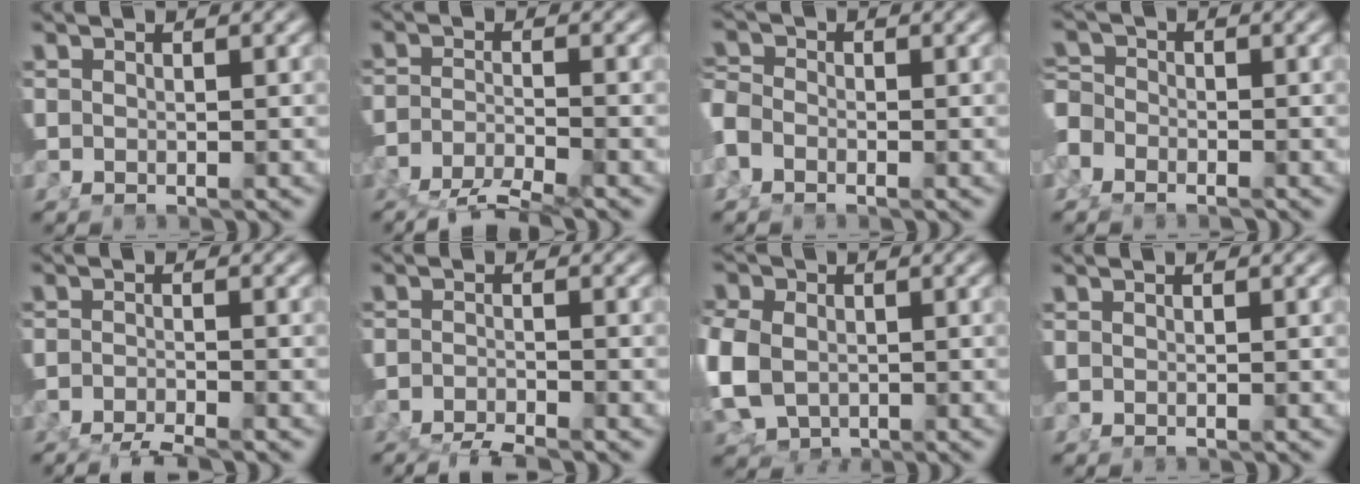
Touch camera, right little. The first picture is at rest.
{"total": 5.5, "force": [-4.6, 1.5, 2.7], "torque": [-0.044, -0.021, -0.065]}
{"total": 1.6, "force": [-0.9, 0.8, 1.0], "torque": [-0.026, -0.009, -0.013]}
{"total": 2.2, "force": [-1.2, 1.5, 0.9], "torque": [-0.016, -0.010, -0.021]}
{"total": 2.7, "force": [-2.5, 0.4, 0.9], "torque": [-0.013, -0.006, -0.043]}
{"total": 3.2, "force": [-2.8, 1.2, 1.0], "torque": [-0.017, -0.005, -0.049]}
{"total": 5.0, "force": [-0.9, 4.1, 2.8], "torque": [-0.076, -0.029, 0.002]}
{"total": 0.0}